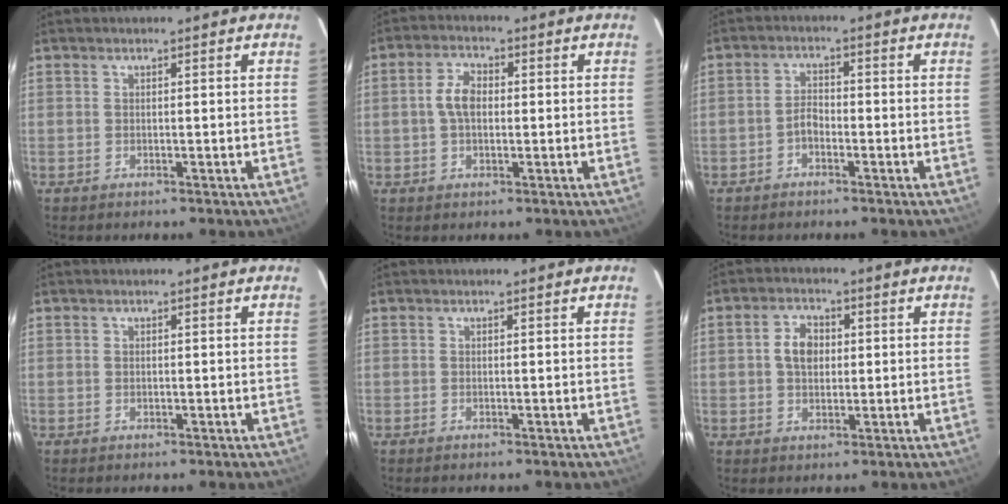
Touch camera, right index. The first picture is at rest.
{"total": 4.9, "force": [0.1, 3.0, 3.9], "torque": [-0.078, 0.012, 0.004]}
{"total": 2.5, "force": [-1.6, 1.3, 1.4], "torque": [-0.030, 0.009, -0.031]}
{"total": 0.5, "force": [0.0, 0.4, 0.3], "torque": [-0.005, 0.001, 0.001]}
{"total": 0.0}
{"total": 5.1, "force": [0.6, 3.6, 3.4], "torque": [-0.063, 0.014, 0.011]}